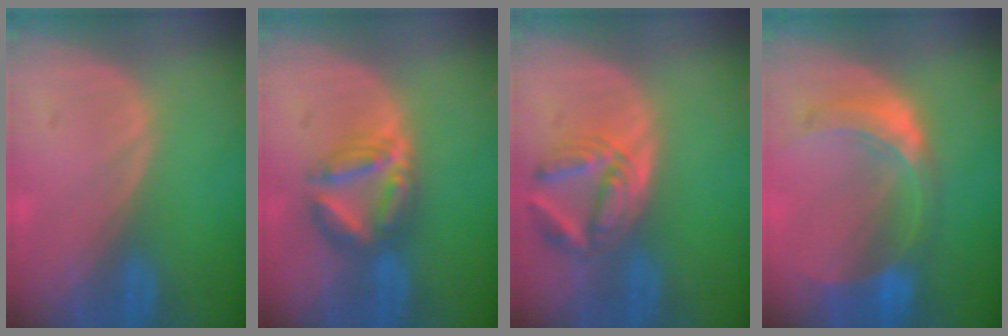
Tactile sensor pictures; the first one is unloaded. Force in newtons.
{"total": 6.2, "press": 6.2, "slide": 0.4}
{"total": 6.1, "press": 6.1, "slide": 0.2}
{"total": 7.8, "press": 6.9, "slide": 3.6}